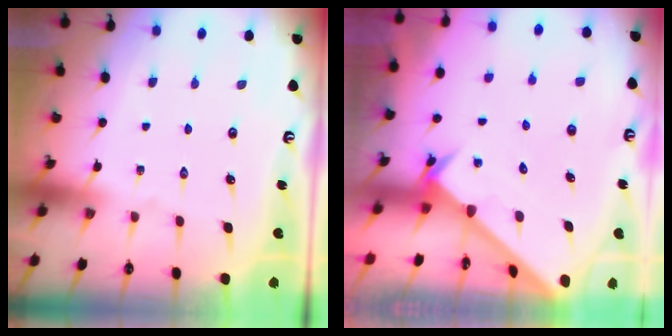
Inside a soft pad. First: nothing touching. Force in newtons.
{"total": 2.4, "press": 2.4, "slide": 0.2}